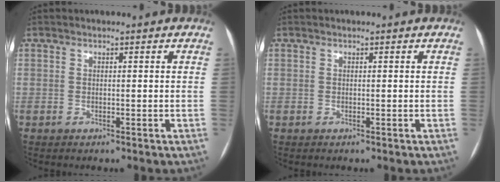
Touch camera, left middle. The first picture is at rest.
{"total": 0.0}